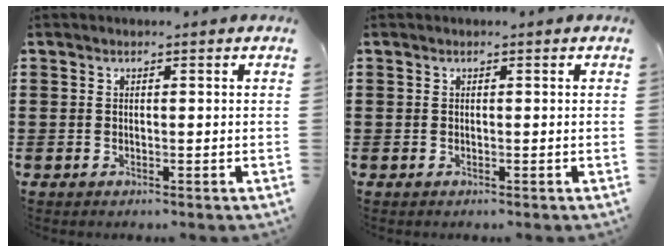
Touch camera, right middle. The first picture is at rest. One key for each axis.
{"total": 0.0}